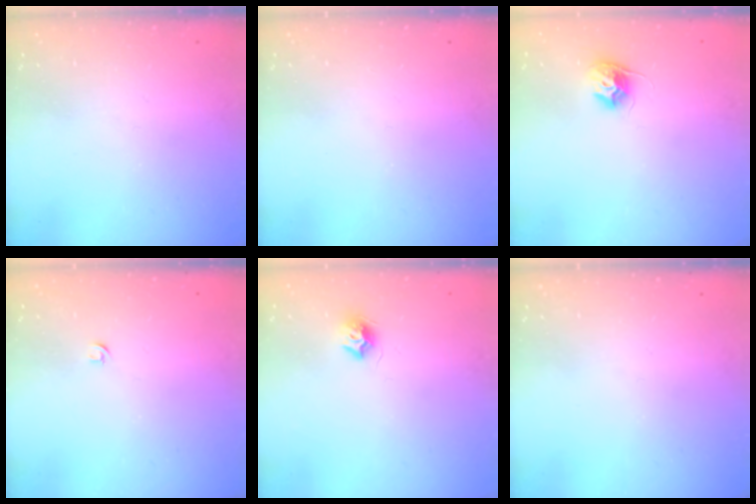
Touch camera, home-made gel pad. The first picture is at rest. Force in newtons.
{"total": 0.0}
{"total": 9.1, "press": 9.1, "slide": 0.4}
{"total": 2.7, "press": 2.6, "slide": 0.6}
{"total": 7.4, "press": 7.4, "slide": 0.0}
{"total": 0.0}